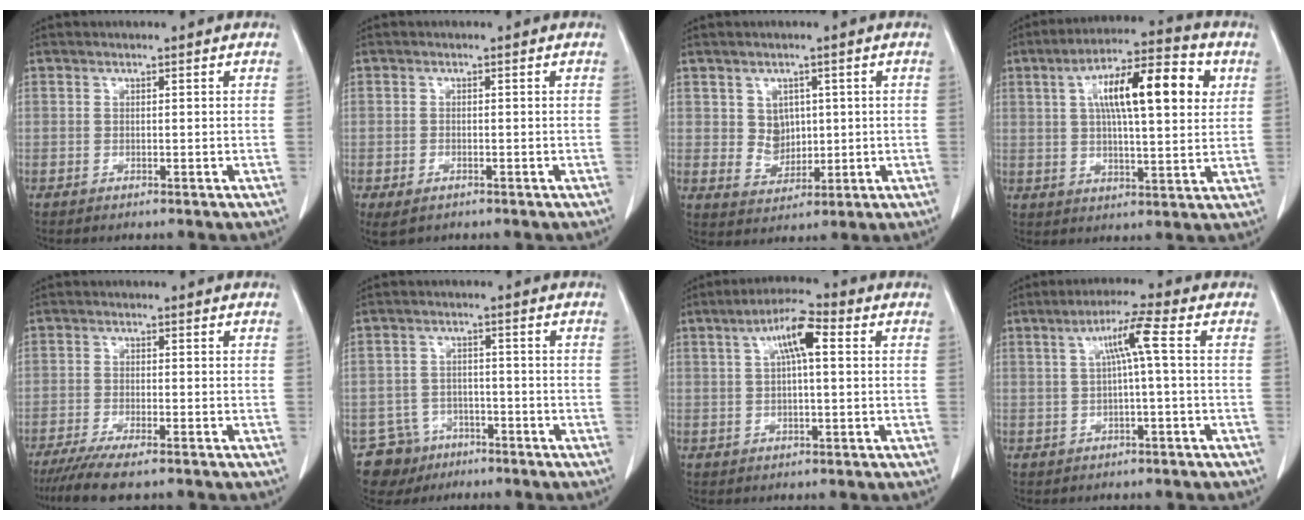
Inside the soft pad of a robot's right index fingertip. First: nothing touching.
{"total": 3.7, "force": [-2.0, 2.0, 2.4], "torque": [-0.051, -0.005, -0.025]}
{"total": 4.9, "force": [0.9, 4.2, 2.4], "torque": [-0.037, 0.009, 0.028]}
{"total": 15.9, "force": [4.6, 4.2, 14.7], "torque": [-0.241, 0.030, 0.067]}
{"total": 7.7, "force": [-5.9, 1.2, 4.8], "torque": [-0.078, -0.017, -0.093]}
{"total": 6.8, "force": [-4.2, 5.4, 0.2], "torque": [0.000, 0.008, -0.065]}
{"total": 7.3, "force": [2.0, 1.8, 6.8], "torque": [-0.126, 0.023, 0.034]}
{"total": 5.6, "force": [0.8, -0.2, 5.5], "torque": [-0.101, 0.015, 0.018]}